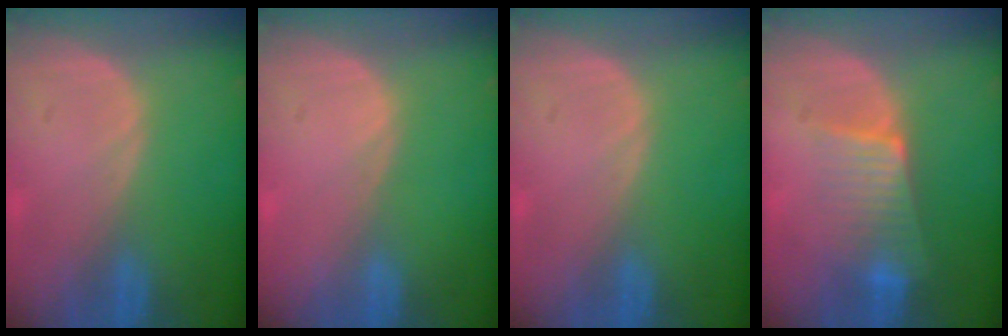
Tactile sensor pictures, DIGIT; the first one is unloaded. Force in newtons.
{"total": 0.0}
{"total": 0.0}
{"total": 6.6, "press": 5.9, "slide": 2.9}